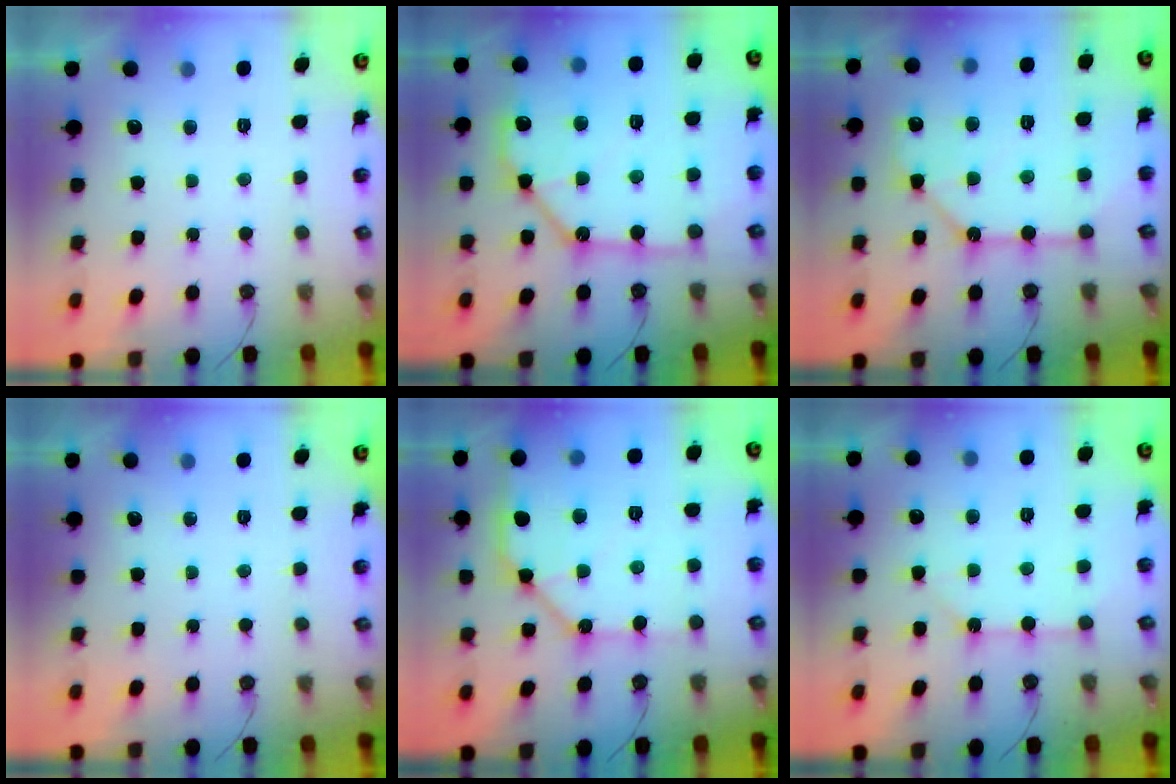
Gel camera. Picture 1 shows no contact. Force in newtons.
{"total": 16.8, "press": 16.6, "slide": 2.1}
{"total": 11.4, "press": 11.4, "slide": 0.9}
{"total": 0.0}
{"total": 13.8, "press": 13.8, "slide": 1.1}
{"total": 4.1, "press": 4.1, "slide": 0.4}